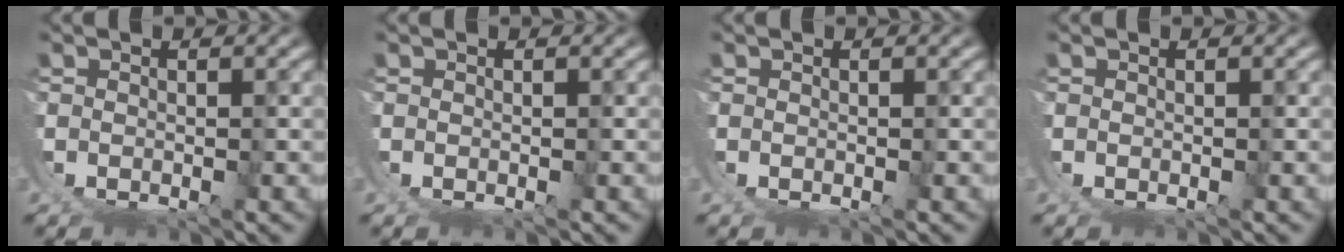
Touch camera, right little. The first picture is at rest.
{"total": 0.0}
{"total": 0.0}
{"total": 0.0}